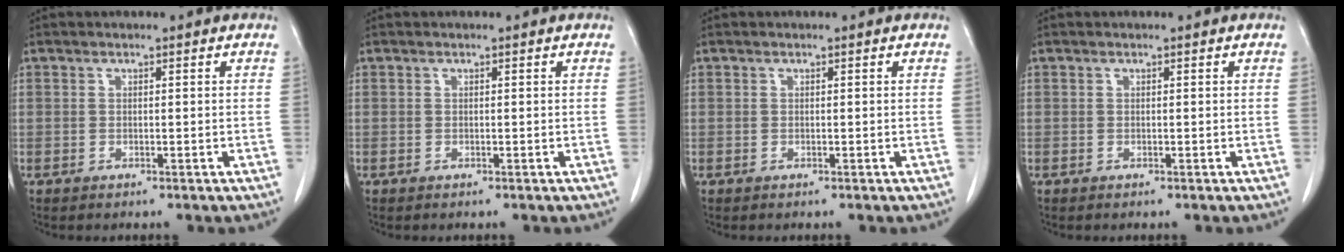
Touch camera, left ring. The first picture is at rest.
{"total": 0.0}
{"total": 0.0}
{"total": 0.0}